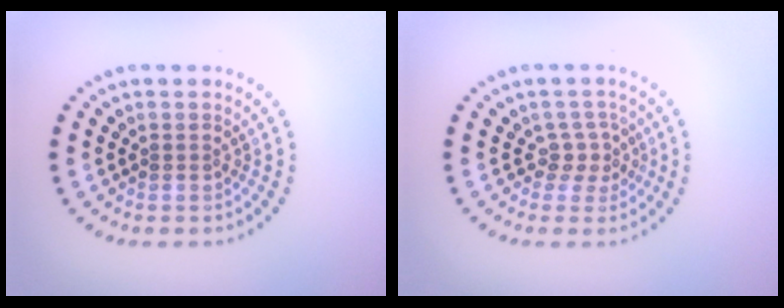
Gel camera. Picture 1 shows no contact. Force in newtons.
{"total": 2.1, "press": 1.6, "slide": 1.4}